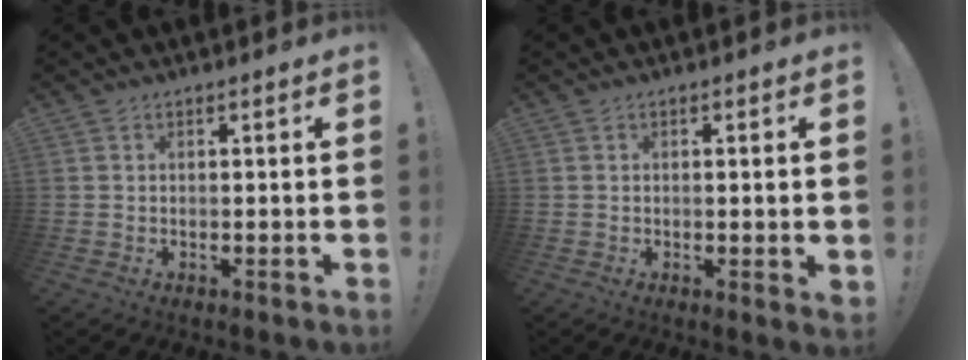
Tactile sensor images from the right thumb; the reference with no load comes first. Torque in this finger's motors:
{"motor_torque": [-0.22, -0.52, 0.12, 0.07, 0.00]}